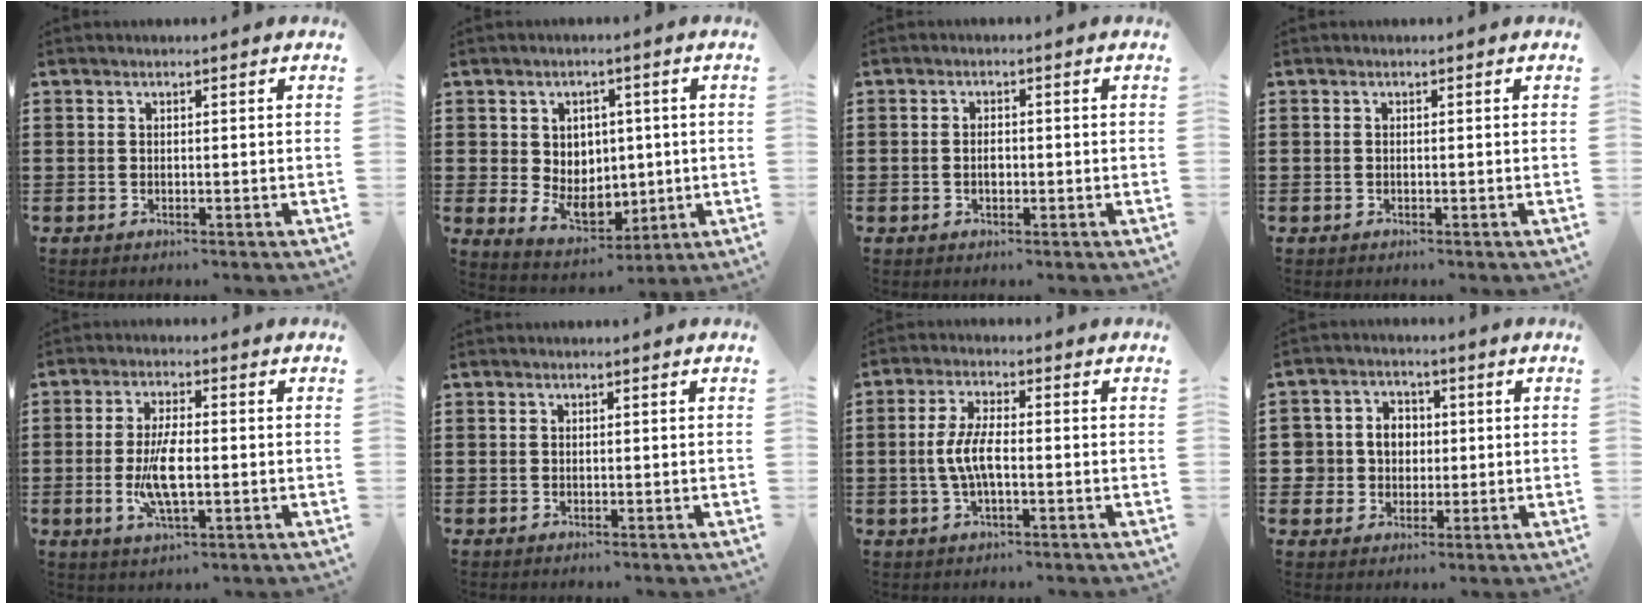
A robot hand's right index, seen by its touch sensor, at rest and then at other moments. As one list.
[{"total": 6.1, "force": [0.4, 5.3, 2.9], "torque": [-0.045, 0.005, 0.008]}, {"total": 1.8, "force": [-0.2, 0.9, 1.5], "torque": [-0.029, 0.003, -0.004]}, {"total": 0.0}, {"total": 7.7, "force": [-1.1, 2.6, 7.2], "torque": [-0.156, -0.010, -0.025]}, {"total": 0.0}, {"total": 5.5, "force": [-0.7, 1.9, 5.1], "torque": [-0.119, -0.005, -0.022]}, {"total": 5.2, "force": [0.4, 5.0, 1.3], "torque": [-0.048, 0.019, 0.005]}]